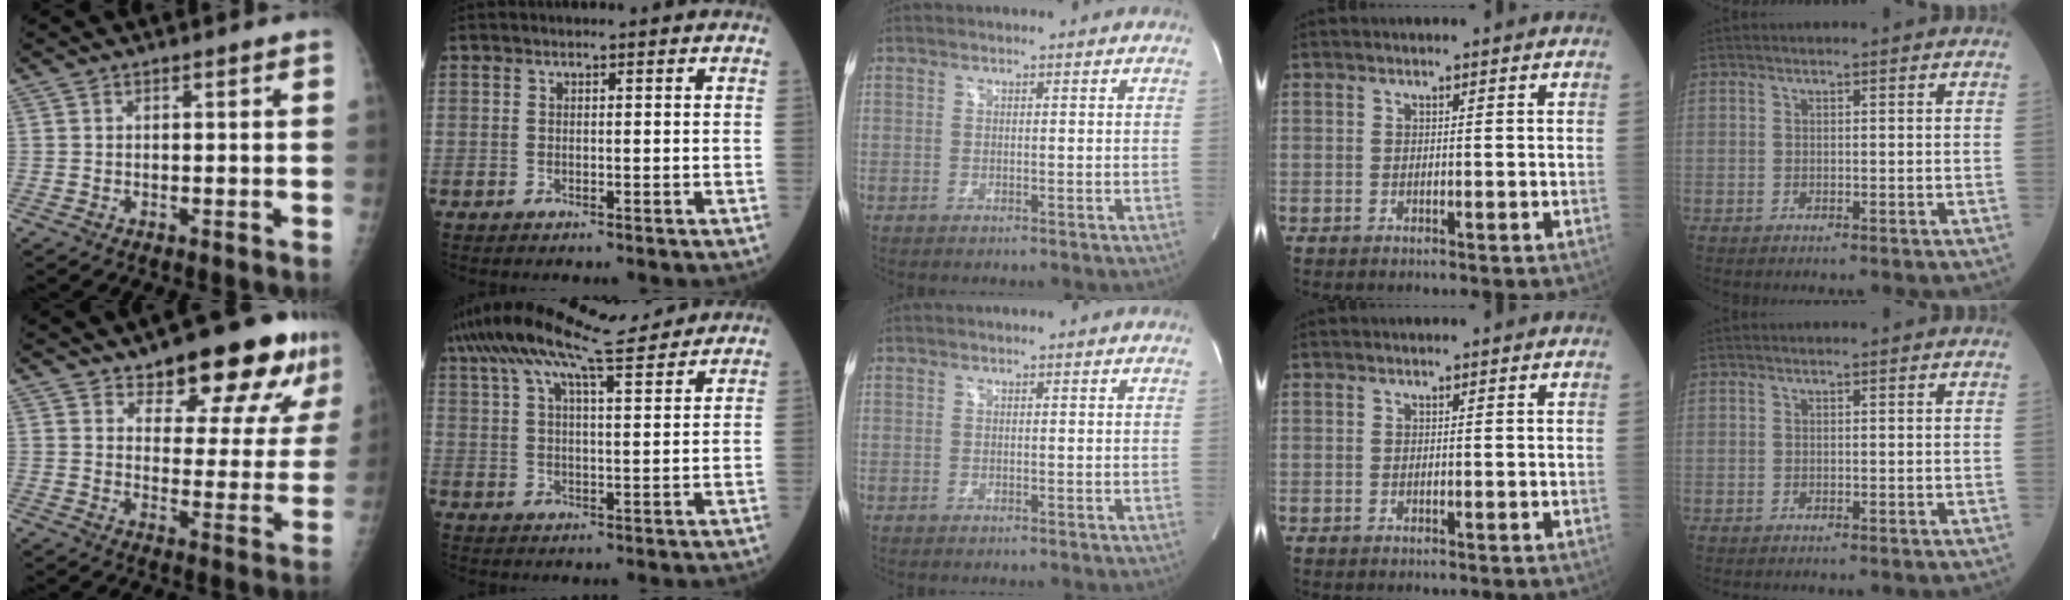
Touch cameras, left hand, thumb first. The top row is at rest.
{"thumb": {"total": 17.2, "force": [12.1, 6.5, 10.4], "torque": [-0.098, -0.059, 0.161]}, "index": {"total": 15.5, "force": [13.0, 1.6, 8.4], "torque": [-0.170, 0.039, 0.208]}}